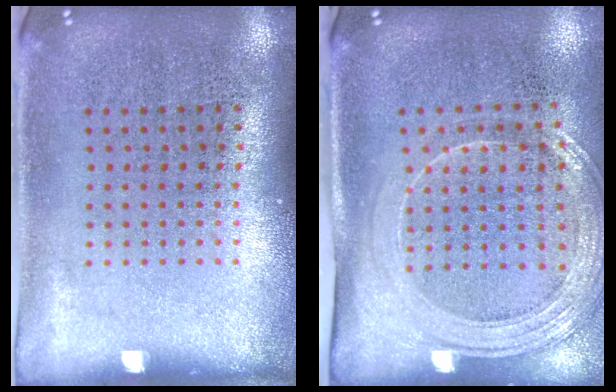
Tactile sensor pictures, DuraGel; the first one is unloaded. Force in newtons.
{"total": 1.9, "press": 1.7, "slide": 0.9}